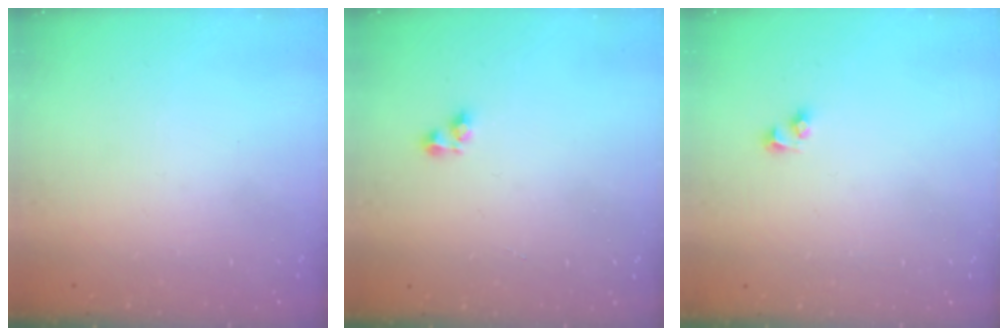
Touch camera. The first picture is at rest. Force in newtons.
{"total": 3.6, "press": 3.6, "slide": 0.1}
{"total": 2.3, "press": 2.3, "slide": 0.2}